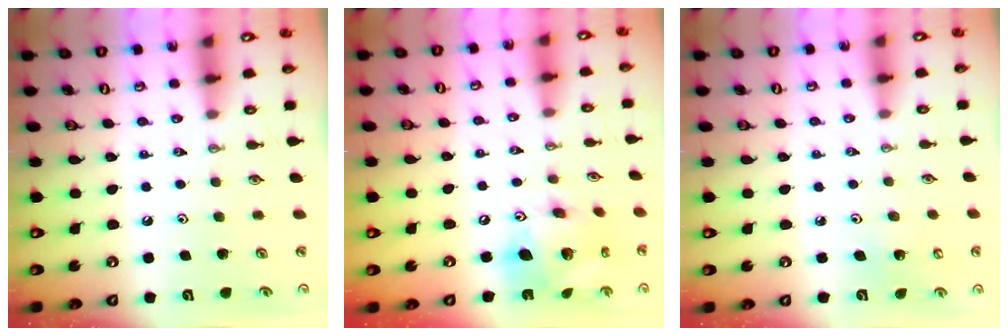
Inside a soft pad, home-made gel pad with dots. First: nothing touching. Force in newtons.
{"total": 15.3, "press": 15.3, "slide": 1.5}
{"total": 2.8, "press": 2.8, "slide": 0.2}